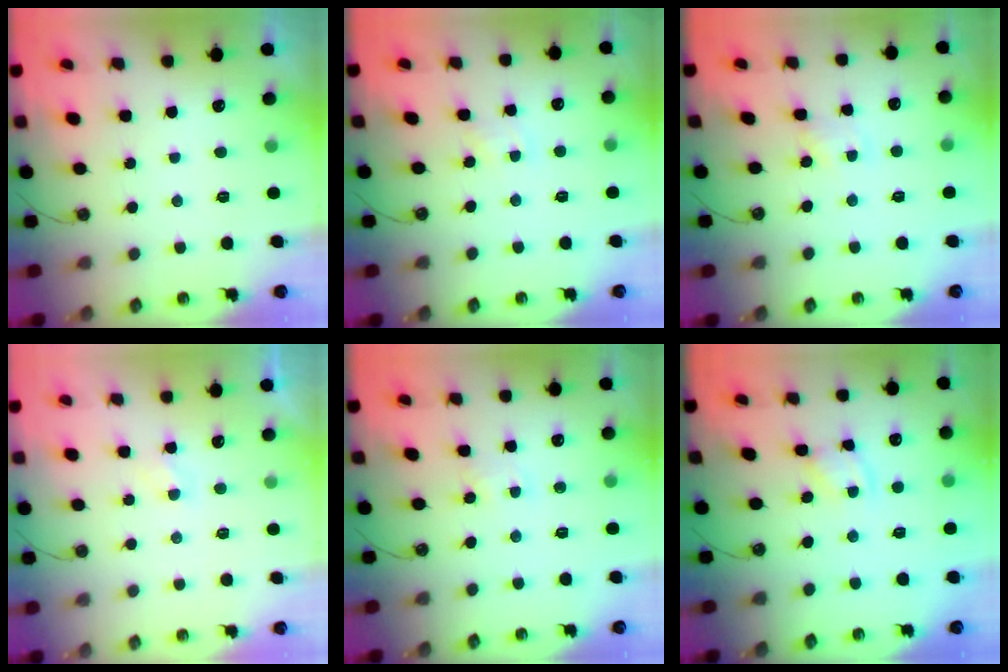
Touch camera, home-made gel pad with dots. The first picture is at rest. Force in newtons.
{"total": 2.2, "press": 2.2, "slide": 0.4}
{"total": 2.2, "press": 2.2, "slide": 0.3}
{"total": 2.1, "press": 2.1, "slide": 0.4}
{"total": 2.5, "press": 2.5, "slide": 0.3}
{"total": 2.1, "press": 2.1, "slide": 0.3}